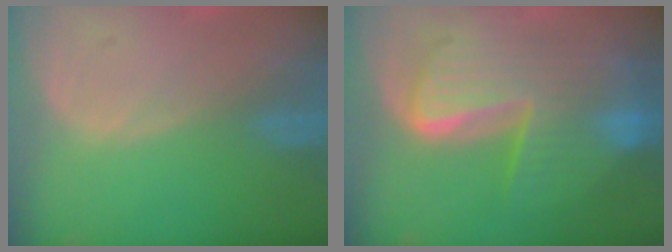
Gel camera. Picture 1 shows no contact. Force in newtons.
{"total": 10.1, "press": 10.1, "slide": 1.0}